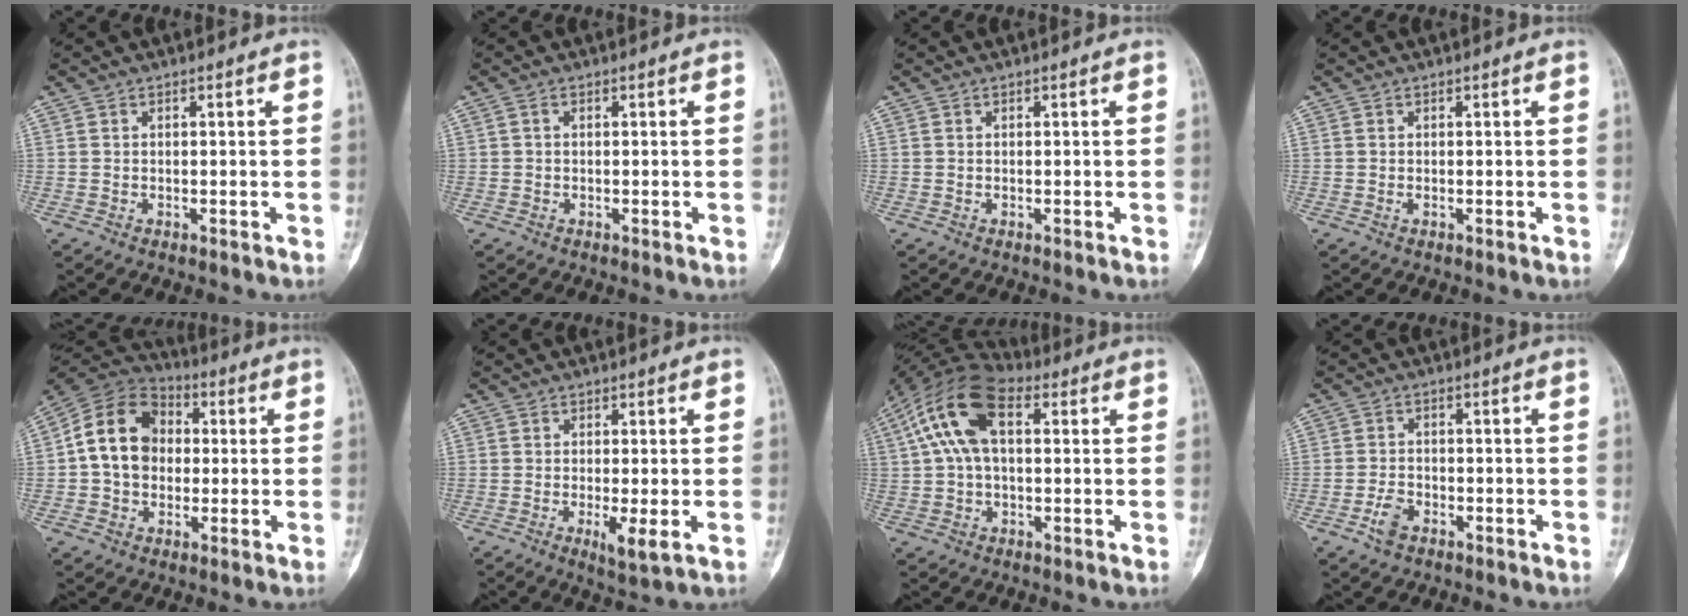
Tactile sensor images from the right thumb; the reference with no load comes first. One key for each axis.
{"total": 0.6, "fx": 0.1, "fy": 0.4, "fz": 0.5, "tx": -0.011, "ty": 0.003, "tz": 0.001}
{"total": 0.0}
{"total": 0.0}
{"total": 13.9, "fx": 0.6, "fy": 11.0, "fz": 8.5, "tx": -0.130, "ty": 0.029, "tz": 0.001}
{"total": 3.8, "fx": -0.8, "fy": 0.6, "fz": 3.7, "tx": -0.071, "ty": -0.014, "tz": -0.013}
{"total": 13.7, "fx": 3.5, "fy": 7.6, "fz": 10.8, "tx": -0.214, "ty": 0.035, "tz": 0.059}
{"total": 3.4, "fx": -1.9, "fy": 2.0, "fz": 2.0, "tx": -0.038, "ty": 0.010, "tz": -0.034}